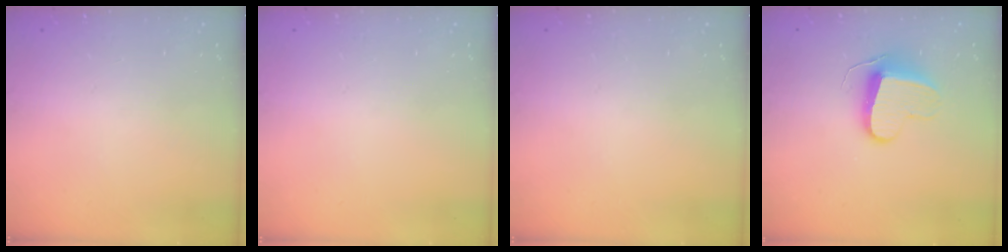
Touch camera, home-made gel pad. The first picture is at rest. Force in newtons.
{"total": 0.0}
{"total": 0.0}
{"total": 9.7, "press": 9.7, "slide": 0.3}